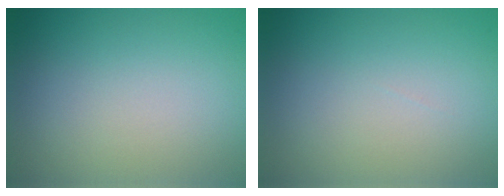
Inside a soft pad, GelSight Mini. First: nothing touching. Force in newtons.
{"total": 0.0}